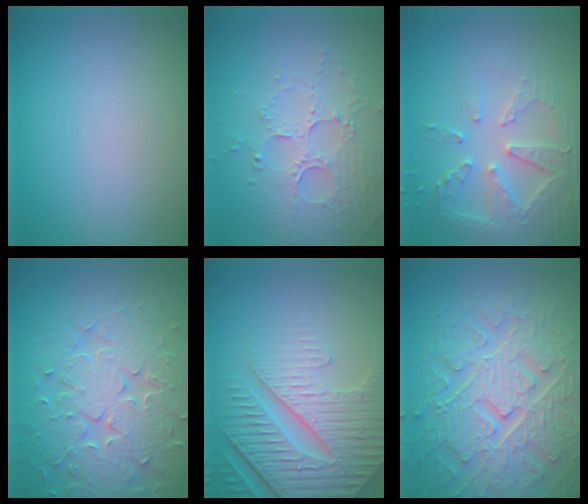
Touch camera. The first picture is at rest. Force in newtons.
{"total": 5.1, "press": 3.5, "slide": 3.7}
{"total": 4.5, "press": 4.5, "slide": 0.3}
{"total": 8.1, "press": 6.2, "slide": 5.1}
{"total": 9.0, "press": 6.3, "slide": 6.5}
{"total": 9.1, "press": 6.6, "slide": 6.2}